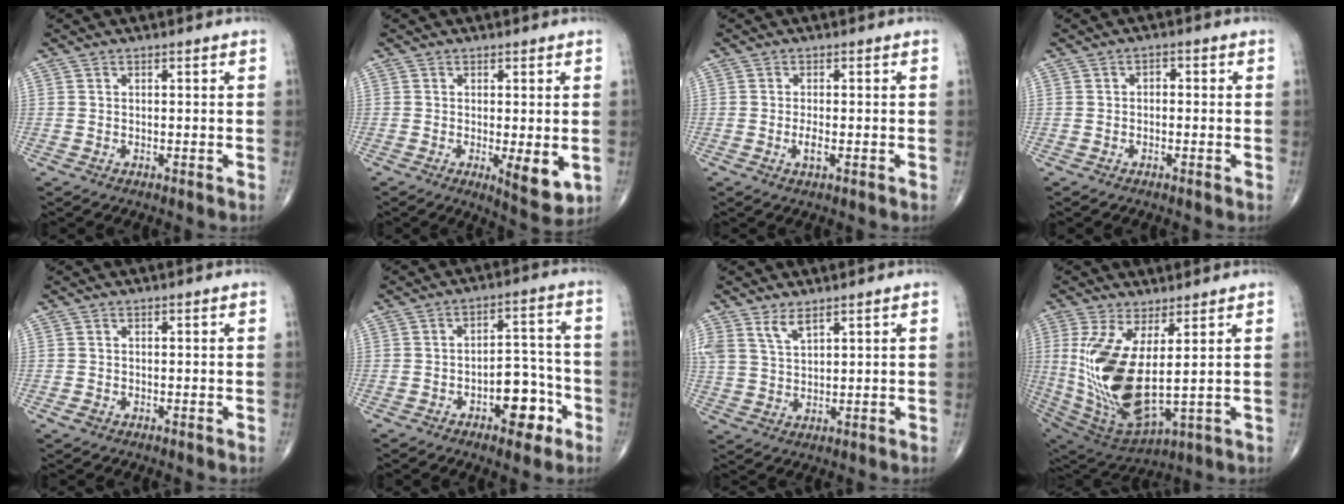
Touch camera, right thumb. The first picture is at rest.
{"total": 6.3, "force": [-1.1, 2.0, 5.8], "torque": [-0.080, -0.018, -0.011]}
{"total": 2.1, "force": [-0.6, 0.6, 1.9], "torque": [-0.039, -0.002, -0.011]}
{"total": 1.6, "force": [-0.2, 1.1, 1.1], "torque": [-0.006, 0.010, -0.009]}
{"total": 0.8, "force": [-0.4, 0.5, 0.3], "torque": [-0.008, 0.002, -0.008]}
{"total": 9.2, "force": [-4.1, 4.9, 6.6], "torque": [-0.062, 0.043, -0.058]}
{"total": 4.5, "force": [3.1, 1.7, 2.6], "torque": [-0.050, -0.015, 0.068]}
{"total": 17.3, "force": [1.9, 6.5, 15.9], "torque": [-0.338, -0.037, 0.060]}